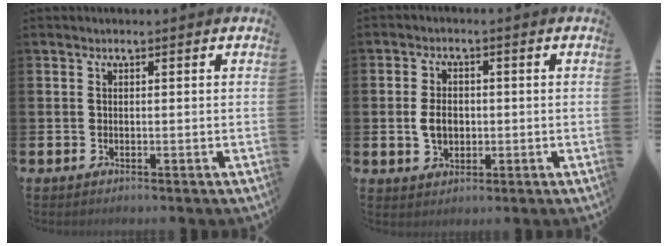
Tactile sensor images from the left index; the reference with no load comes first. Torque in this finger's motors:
{"motor_torque": [0.80, -0.03, 0.62, 0.16]}